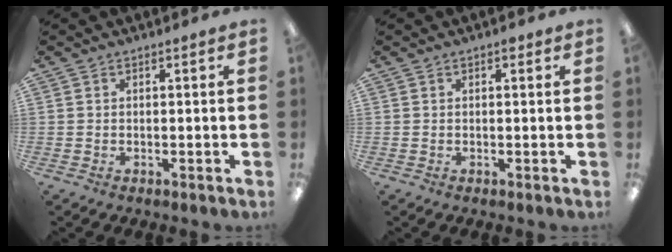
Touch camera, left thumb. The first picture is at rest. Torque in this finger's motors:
{"motor_torque": [0.11, -0.02, -0.08, 0.01, 0.00]}